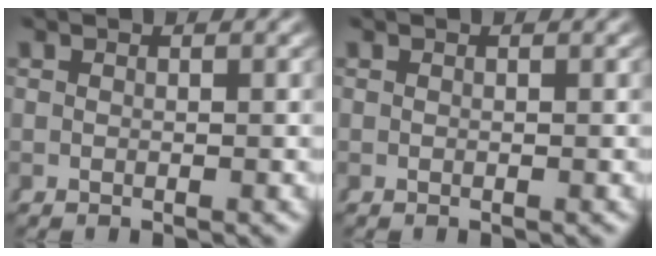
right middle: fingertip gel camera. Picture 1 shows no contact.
{"total": 0.0}